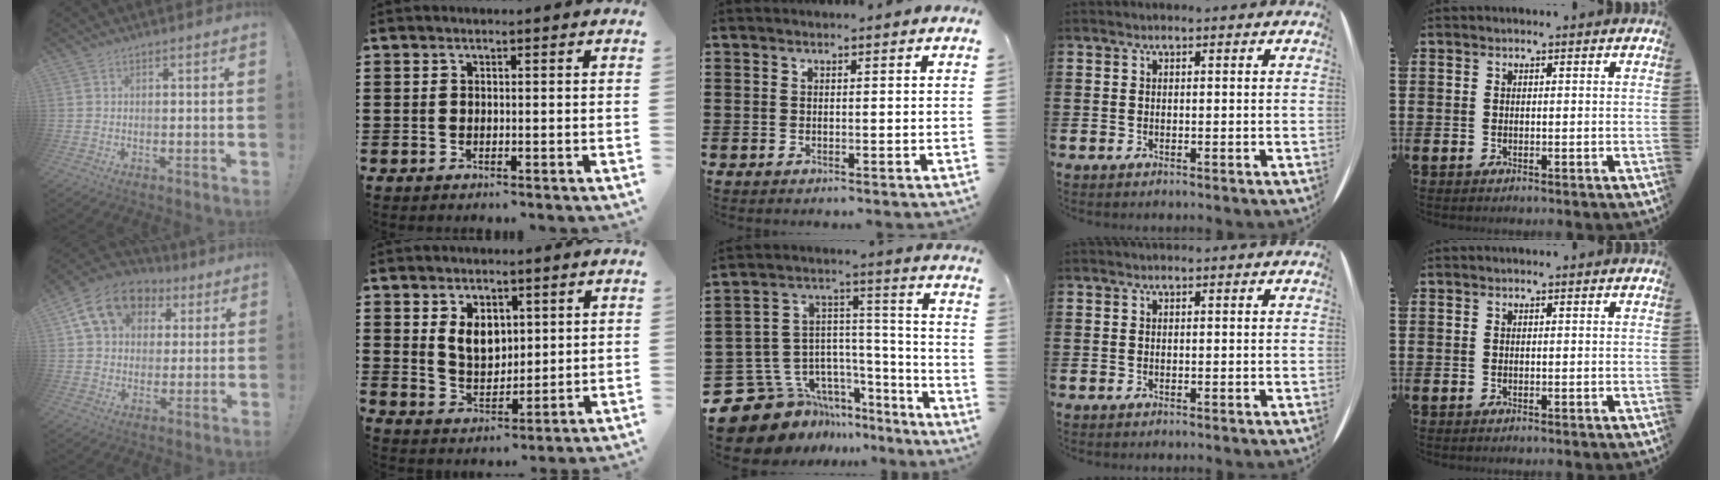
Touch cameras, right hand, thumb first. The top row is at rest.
{"thumb": {"total": 15.2, "force": [6.2, 11.6, 7.7], "torque": [-0.110, -0.015, 0.120]}, "index": {"total": 5.7, "force": [2.0, 3.9, 3.6], "torque": [-0.068, 0.005, 0.032]}, "middle": {"total": 10.4, "force": [-7.8, 6.4, 2.5], "torque": [-0.085, -0.002, -0.143]}}